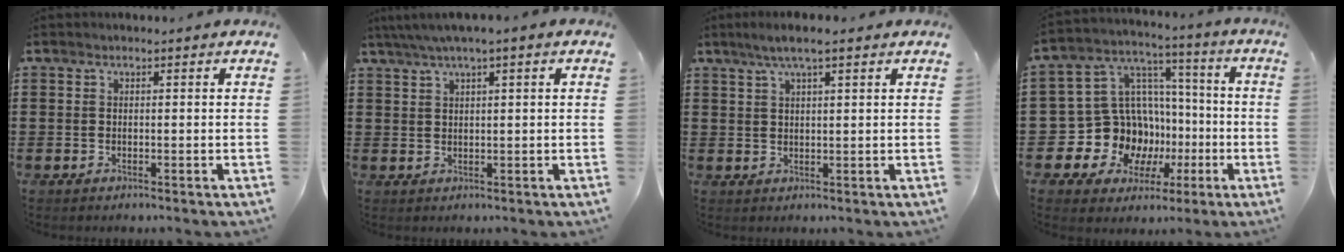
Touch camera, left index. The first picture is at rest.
{"total": 2.4, "force": [1.1, 0.0, 2.1], "torque": [-0.042, 0.002, 0.020]}
{"total": 3.8, "force": [2.4, 0.4, 3.0], "torque": [-0.061, 0.005, 0.041]}
{"total": 12.9, "force": [-2.7, 12.1, 3.6], "torque": [-0.115, -0.010, -0.022]}